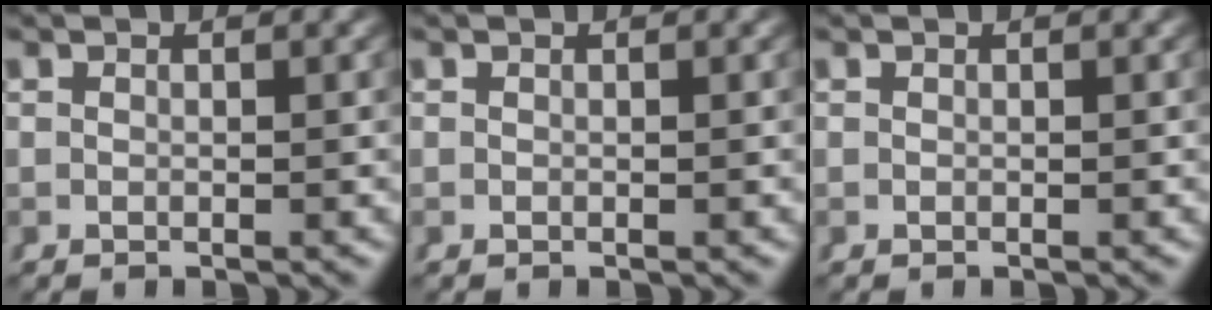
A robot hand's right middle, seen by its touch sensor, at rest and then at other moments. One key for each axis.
{"total": 0.0}
{"total": 0.0}